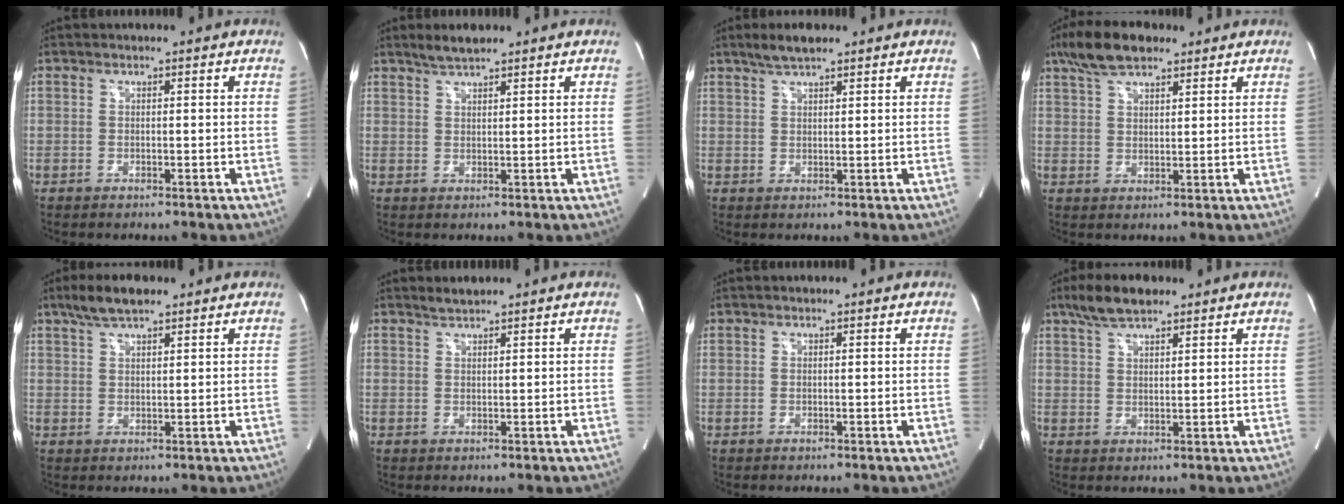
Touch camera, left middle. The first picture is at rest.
{"total": 3.3, "force": [2.8, 0.4, 1.6], "torque": [-0.039, 0.007, 0.055]}
{"total": 4.0, "force": [3.2, 0.7, 2.3], "torque": [-0.054, 0.009, 0.061]}
{"total": 8.2, "force": [6.0, 2.9, 4.8], "torque": [-0.097, 0.019, 0.110]}
{"total": 5.7, "force": [4.3, 1.3, 3.5], "torque": [-0.079, 0.014, 0.080]}
{"total": 1.6, "force": [1.6, 0.0, 0.4], "torque": [-0.014, 0.004, 0.034]}
{"total": 0.5, "force": [0.5, 0.0, 0.1], "torque": [-0.006, 0.008, 0.014]}
{"total": 6.6, "force": [5.1, 1.9, 3.8], "torque": [-0.081, 0.015, 0.095]}